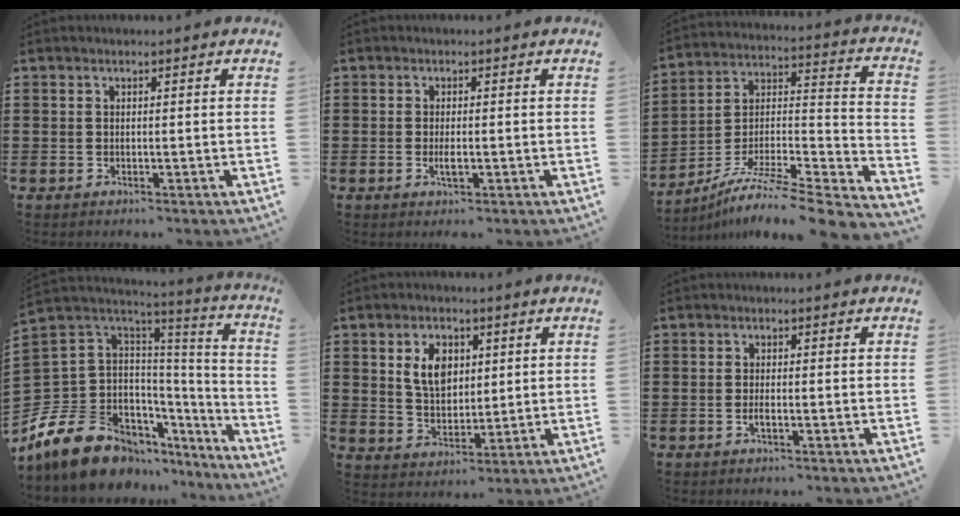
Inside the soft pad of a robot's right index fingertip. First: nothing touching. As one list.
[{"total": 2.2, "force": [-0.5, 0.6, 2.0], "torque": [-0.043, -0.003, -0.011]}, {"total": 7.1, "force": [-5.4, 1.0, 4.4], "torque": [-0.074, -0.007, -0.109]}, {"total": 14.8, "force": [-10.1, 9.0, 6.0], "torque": [-0.154, 0.012, -0.174]}, {"total": 6.4, "force": [2.0, 4.4, 4.2], "torque": [-0.089, 0.012, 0.032]}, {"total": 1.1, "force": [-0.4, 0.1, 1.0], "torque": [-0.026, -0.007, -0.007]}]